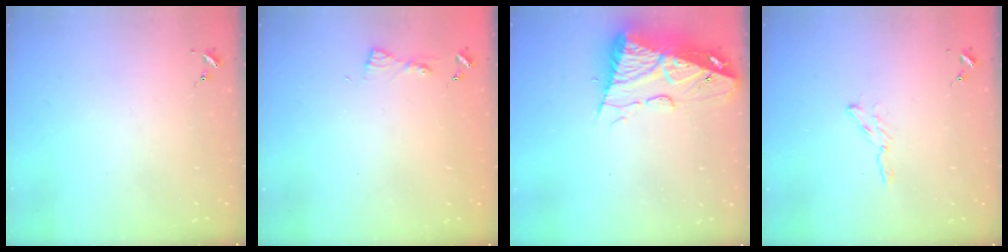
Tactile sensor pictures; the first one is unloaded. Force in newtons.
{"total": 4.8, "press": 4.7, "slide": 0.6}
{"total": 14.3, "press": 14.2, "slide": 1.5}
{"total": 2.9, "press": 2.9, "slide": 0.3}